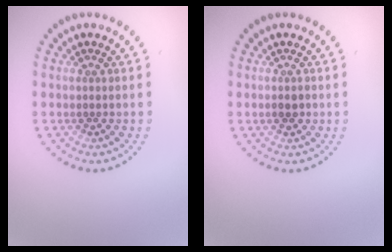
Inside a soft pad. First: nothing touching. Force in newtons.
{"total": 1.1, "press": 1.1, "slide": 0.2}